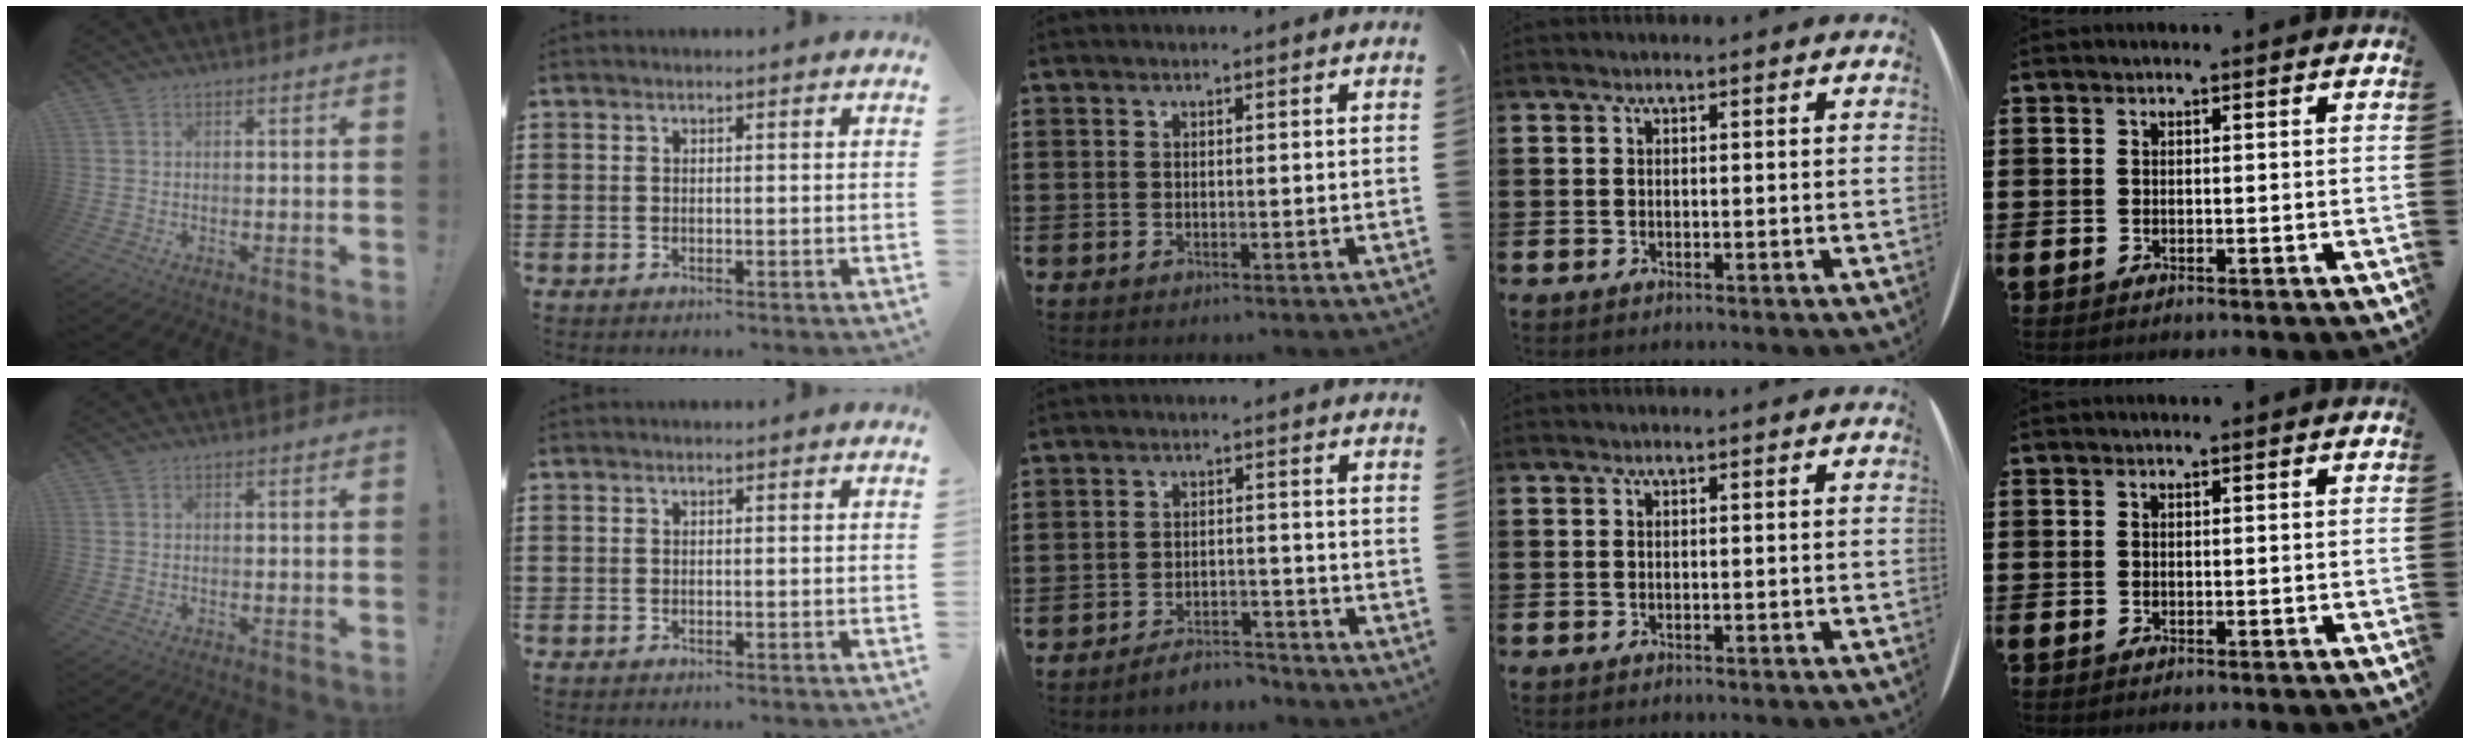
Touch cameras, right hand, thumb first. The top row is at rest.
{"middle": {"total": 3.6, "force": [-3.6, 0.5, 0.2], "torque": [-0.007, 0.005, -0.074]}}